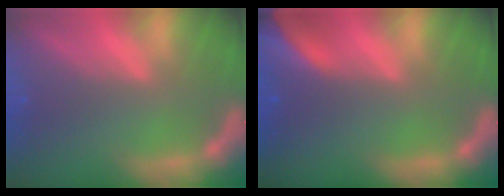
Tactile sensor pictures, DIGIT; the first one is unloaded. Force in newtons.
{"total": 10.0}